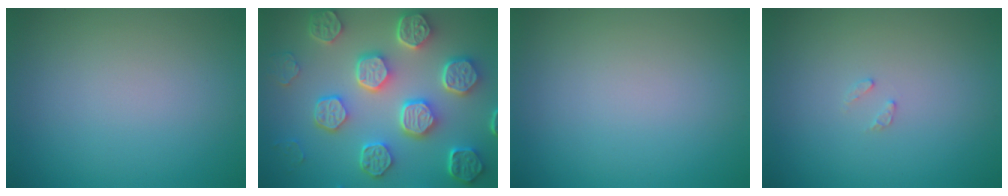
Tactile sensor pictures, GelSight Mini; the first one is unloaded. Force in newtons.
{"total": 8.6, "press": 6.6, "slide": 5.5}
{"total": 0.0}
{"total": 0.8, "press": 0.7, "slide": 0.1}